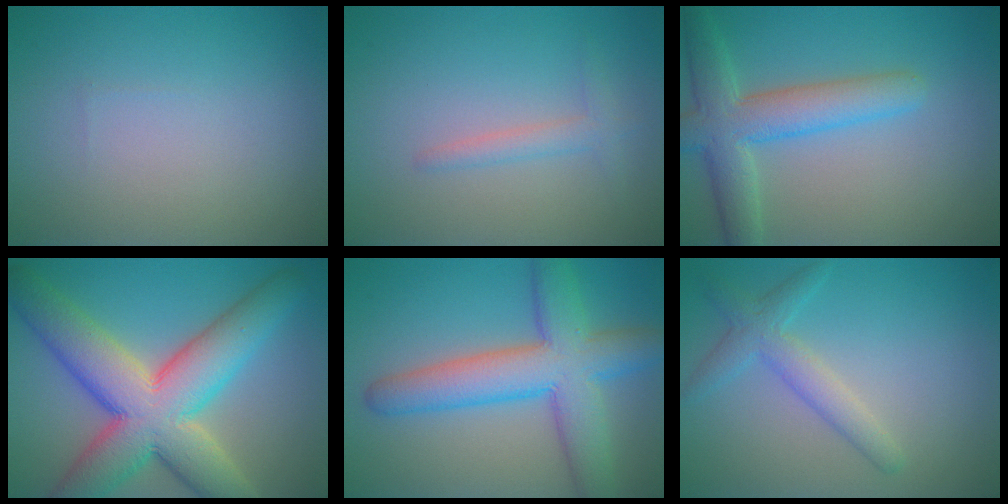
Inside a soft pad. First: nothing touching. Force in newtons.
{"total": 1.6, "press": 1.6, "slide": 0.1}
{"total": 5.8, "press": 5.8, "slide": 0.5}
{"total": 12.1, "press": 12.1, "slide": 0.8}
{"total": 8.1, "press": 8.1, "slide": 0.3}
{"total": 1.9, "press": 1.9, "slide": 0.2}